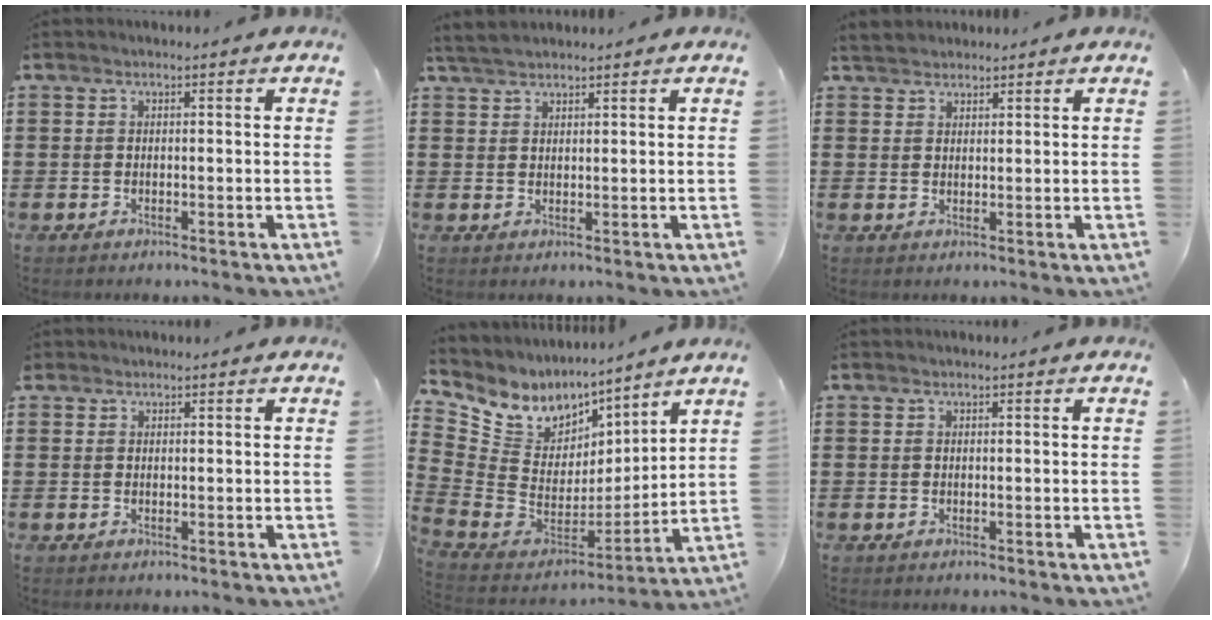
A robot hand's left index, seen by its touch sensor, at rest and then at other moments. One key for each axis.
{"total": 2.5, "fx": 2.4, "fy": 0.5, "fz": 0.7, "tx": -0.019, "ty": 0.004, "tz": 0.046}
{"total": 2.0, "fx": 1.9, "fy": 0.7, "fz": -0.1, "tx": -0.004, "ty": 0.007, "tz": 0.038}
{"total": 0.6, "fx": 0.5, "fy": 0.4, "fz": 0.0, "tx": -0.002, "ty": 0.003, "tz": 0.009}
{"total": 6.8, "fx": 5.1, "fy": 4.5, "fz": 0.8, "tx": -0.068, "ty": -0.051, "tz": 0.095}
{"total": 0.0}